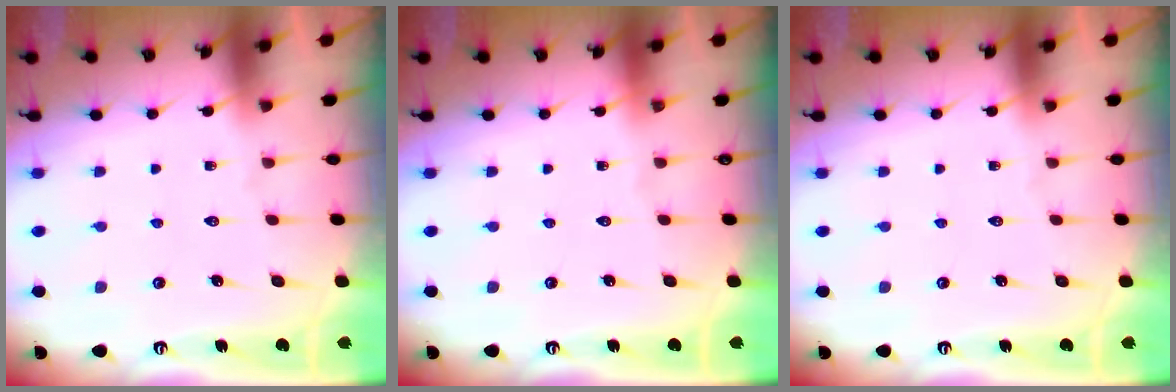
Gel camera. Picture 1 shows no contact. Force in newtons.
{"total": 0.0}
{"total": 0.0}